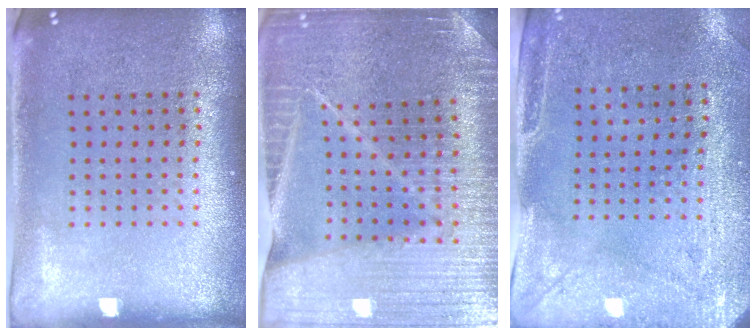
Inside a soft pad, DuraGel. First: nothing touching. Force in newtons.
{"total": 3.9, "press": 3.8, "slide": 0.9}
{"total": 3.0, "press": 2.4, "slide": 1.8}